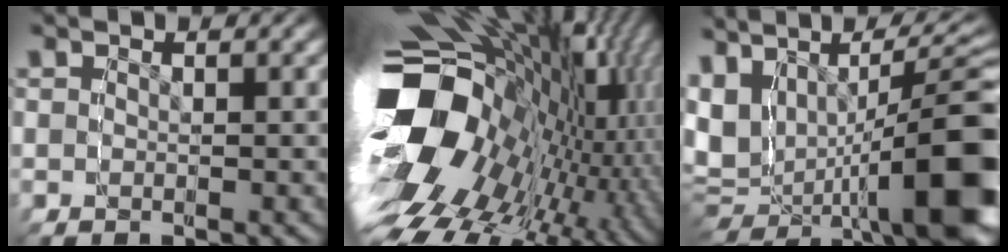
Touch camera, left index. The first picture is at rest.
{"total": 27.4, "force": [-1.1, 17.9, 20.7], "torque": [-0.304, -0.031, -0.012]}
{"total": 16.6, "force": [0.5, 10.7, 12.7], "torque": [-0.232, -0.003, 0.006]}